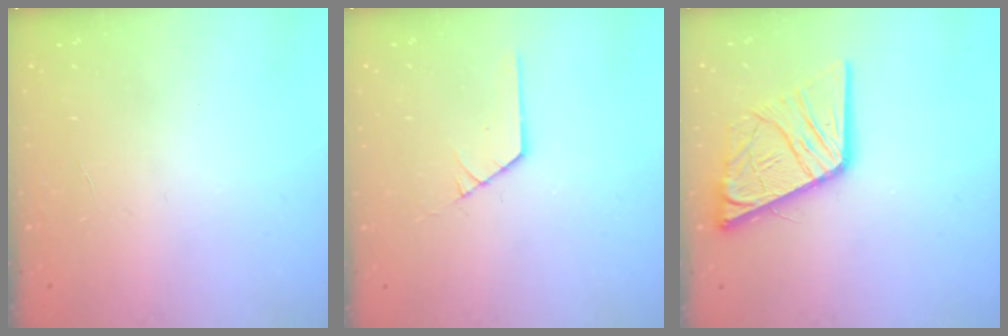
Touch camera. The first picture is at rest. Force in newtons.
{"total": 1.3, "press": 1.3, "slide": 0.2}
{"total": 16.5, "press": 16.4, "slide": 1.9}